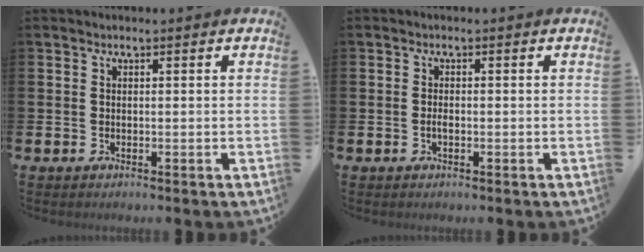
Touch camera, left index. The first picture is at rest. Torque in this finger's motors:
{"motor_torque": [0.21, 0.07, 0.01, 0.04]}